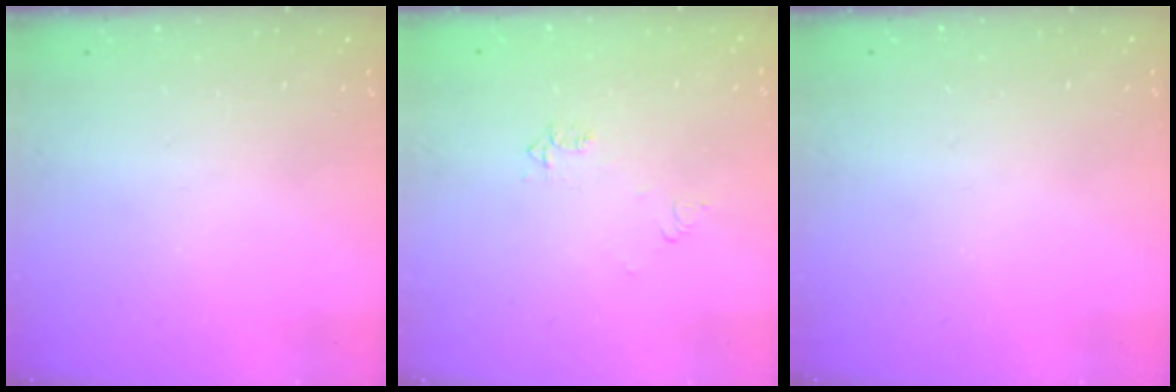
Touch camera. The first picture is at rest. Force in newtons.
{"total": 4.7, "press": 4.6, "slide": 0.6}
{"total": 0.0}